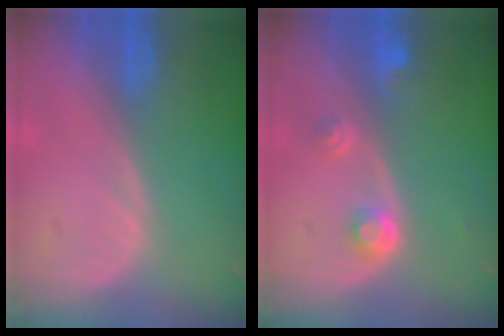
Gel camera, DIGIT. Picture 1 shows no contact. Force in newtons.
{"total": 2.9, "press": 2.7, "slide": 1.0}